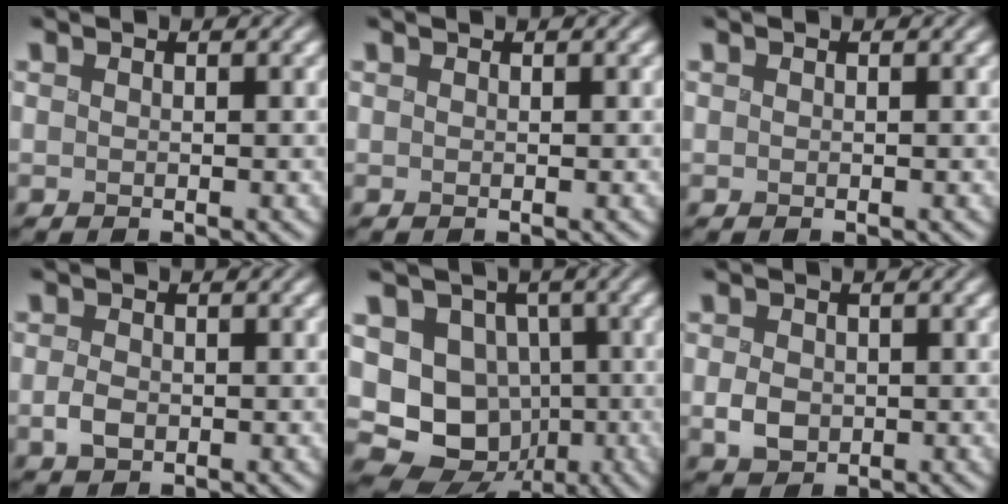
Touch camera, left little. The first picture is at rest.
{"total": 0.0}
{"total": 0.0}
{"total": 1.8, "force": [-0.7, 1.3, 1.0], "torque": [-0.020, 0.001, -0.013]}
{"total": 11.2, "force": [-2.5, 9.3, 5.8], "torque": [-0.089, -0.007, -0.061]}
{"total": 2.4, "force": [-0.5, 2.0, 1.2], "torque": [-0.027, -0.004, -0.009]}